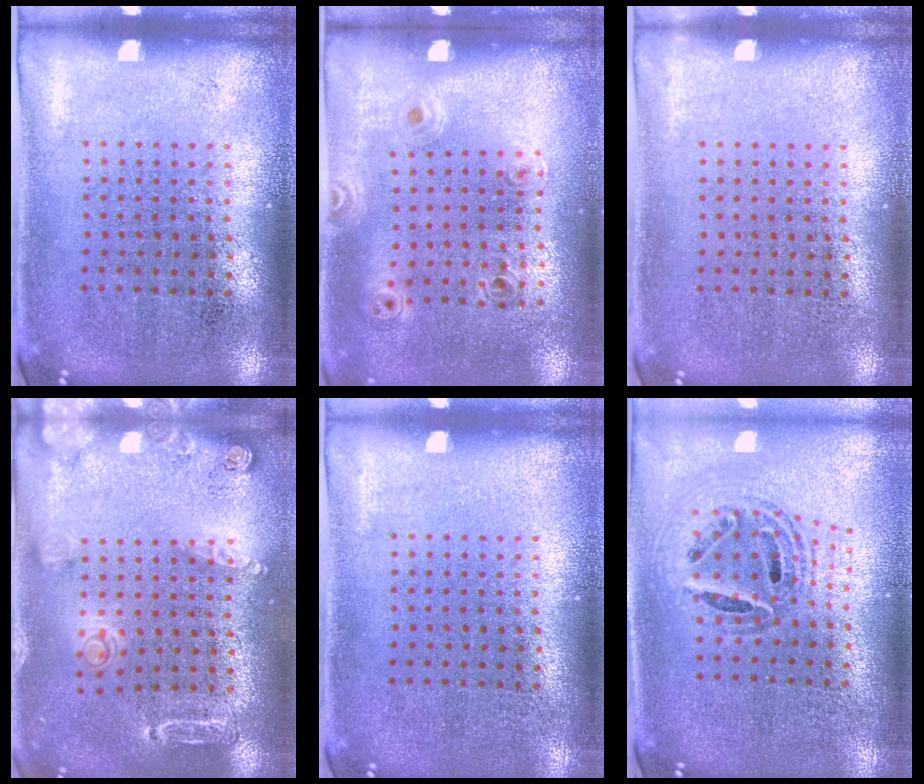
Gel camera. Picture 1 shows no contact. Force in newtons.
{"total": 1.1, "press": 1.0, "slide": 0.5}
{"total": 0.0}
{"total": 1.6, "press": 1.6, "slide": 0.1}
{"total": 0.0}
{"total": 1.0, "press": 1.0, "slide": 0.2}